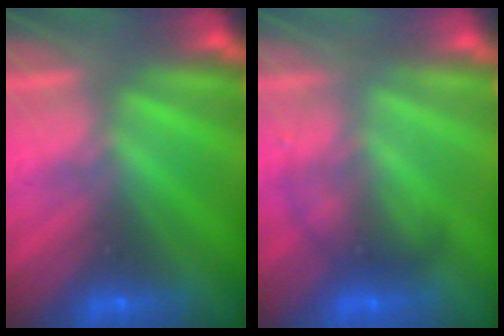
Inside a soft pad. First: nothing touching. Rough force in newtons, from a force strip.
{"total": 2.0}